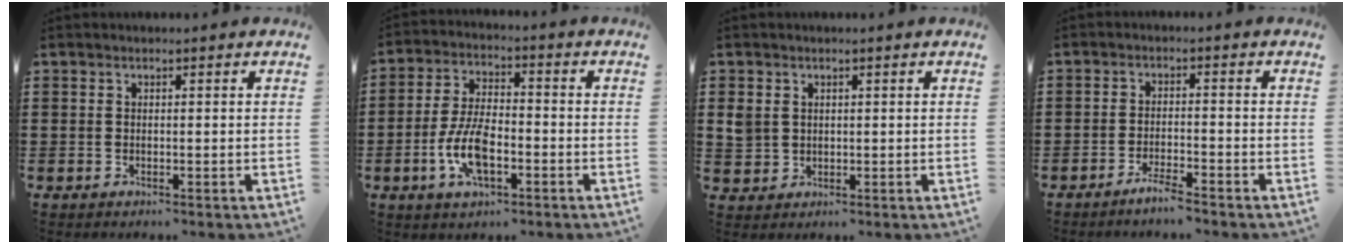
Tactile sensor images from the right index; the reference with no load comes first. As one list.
[{"total": 8.5, "force": [-2.8, 3.9, 7.0], "torque": [-0.157, -0.002, -0.056]}, {"total": 2.6, "force": [0.7, 2.4, 0.8], "torque": [-0.026, 0.010, 0.013]}, {"total": 2.9, "force": [-2.6, 0.0, 1.3], "torque": [-0.022, 0.004, -0.049]}]